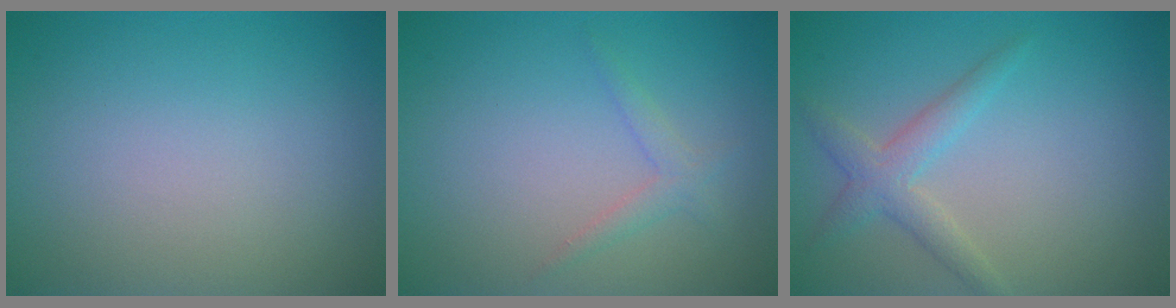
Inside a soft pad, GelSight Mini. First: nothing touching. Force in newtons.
{"total": 1.3, "press": 1.3, "slide": 0.1}
{"total": 2.6, "press": 2.6, "slide": 0.0}